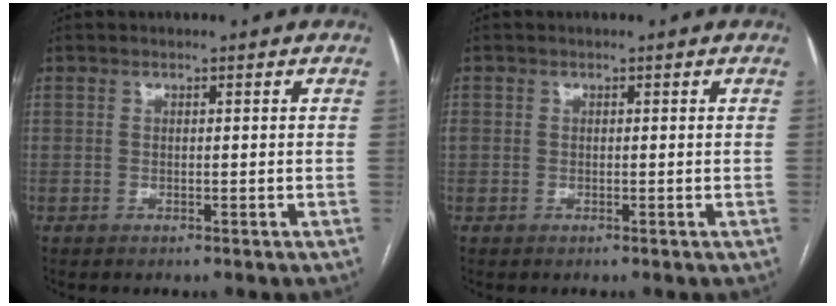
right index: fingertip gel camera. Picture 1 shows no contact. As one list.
[{"total": 0.8, "force": [0.1, 0.7, 0.3], "torque": [-0.007, 0.012, 0.005]}]